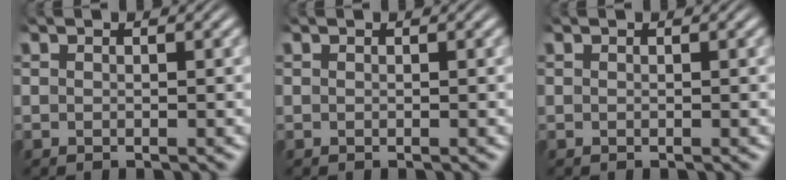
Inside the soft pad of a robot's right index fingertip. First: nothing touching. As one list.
[{"total": 0.0}, {"total": 0.0}]